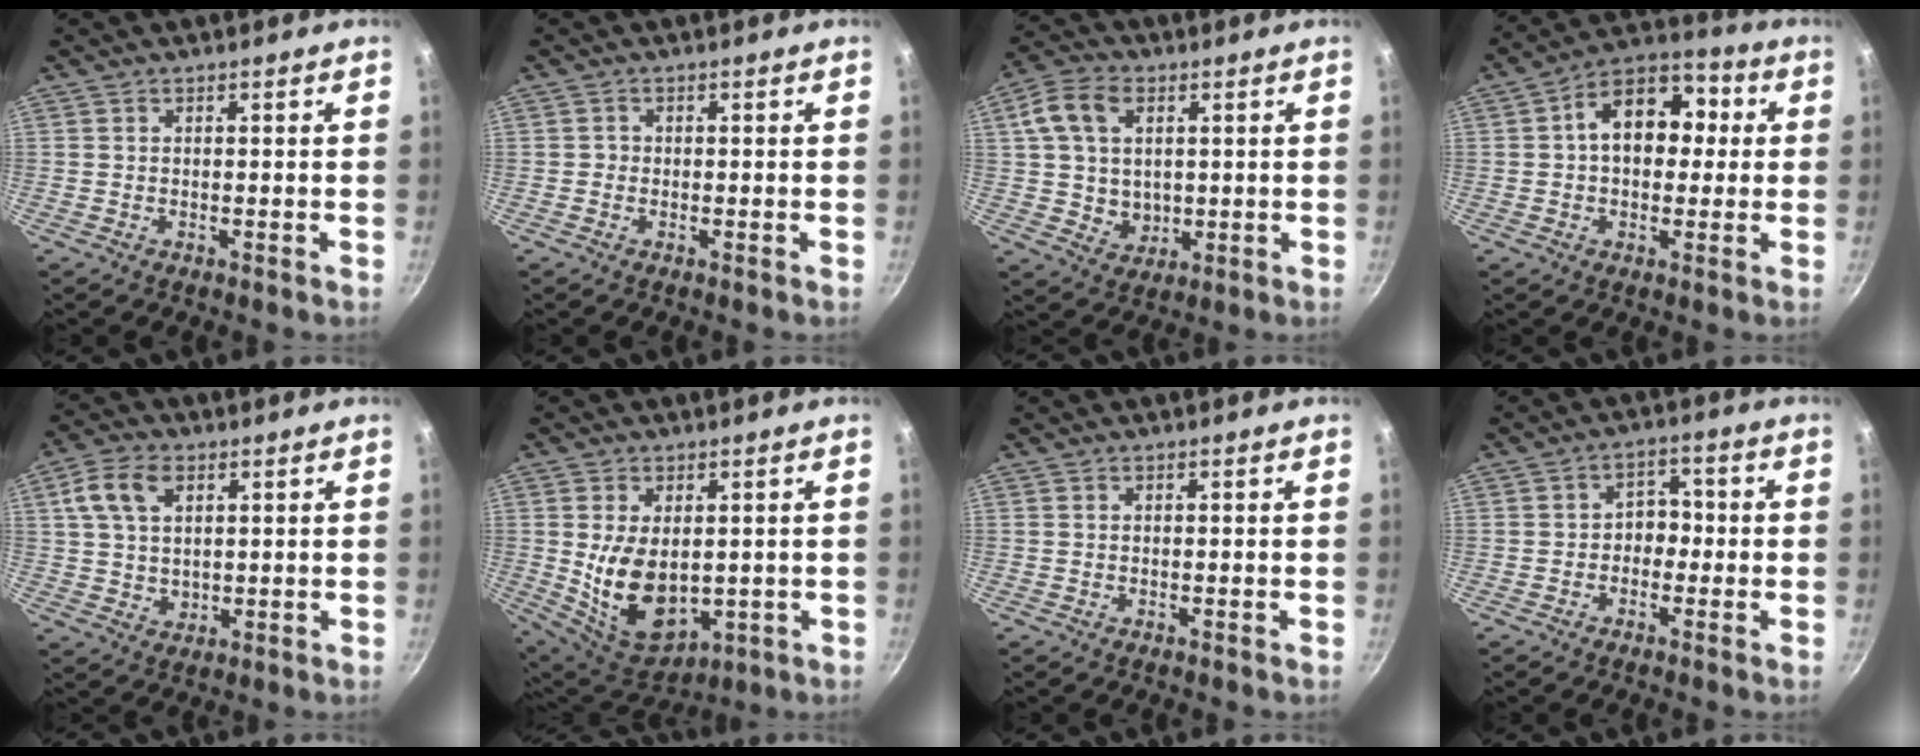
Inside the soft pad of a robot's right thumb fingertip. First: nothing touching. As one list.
[{"total": 0.8, "force": [-0.2, 0.7, 0.2], "torque": [0.003, 0.003, -0.007]}, {"total": 11.8, "force": [2.9, 8.8, 7.3], "torque": [-0.109, -0.001, 0.057]}, {"total": 13.5, "force": [1.8, 9.0, 9.9], "torque": [-0.115, 0.032, 0.015]}, {"total": 9.5, "force": [3.4, 6.3, 6.2], "torque": [-0.106, -0.004, 0.065]}, {"total": 13.3, "force": [-0.3, 8.1, 10.5], "torque": [-0.166, -0.013, 0.026]}, {"total": 0.0}, {"total": 4.4, "force": [-0.8, 3.4, 2.6], "torque": [-0.008, 0.021, -0.026]}]